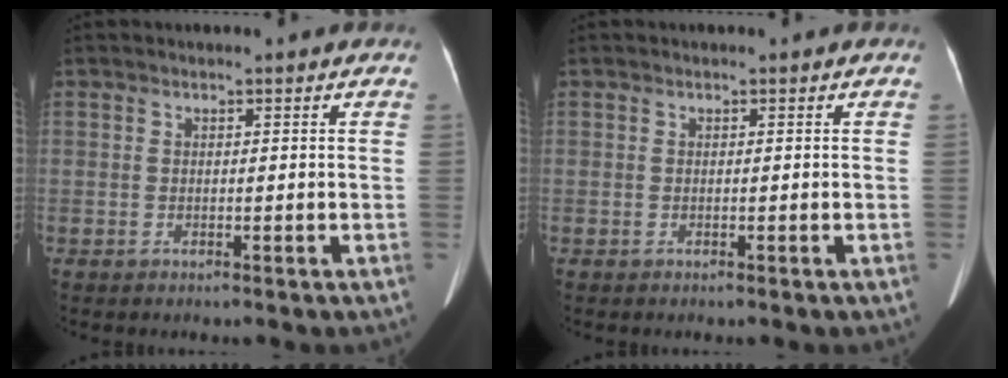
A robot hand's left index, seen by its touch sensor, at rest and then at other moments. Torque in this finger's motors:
{"motor_torque": [0.04, 0.04, 0.02, 0.01]}